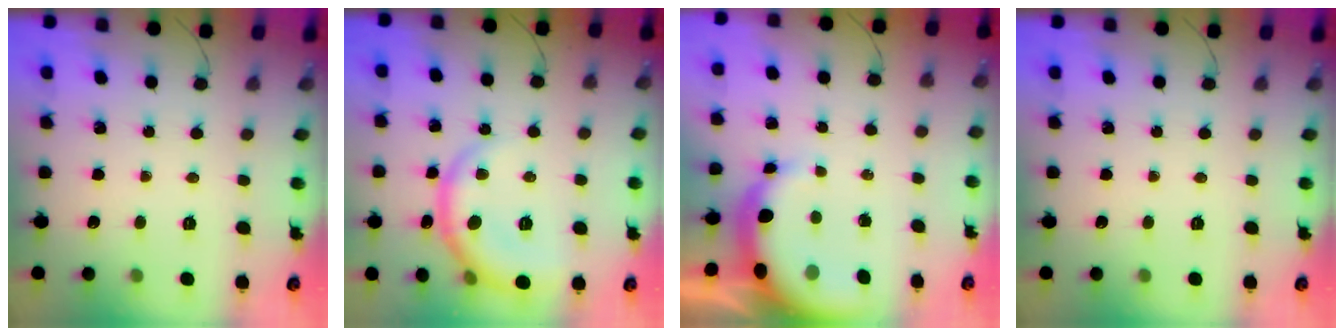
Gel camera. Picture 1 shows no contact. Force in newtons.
{"total": 10.2, "press": 10.1, "slide": 0.9}
{"total": 8.0, "press": 7.8, "slide": 1.6}
{"total": 0.0}